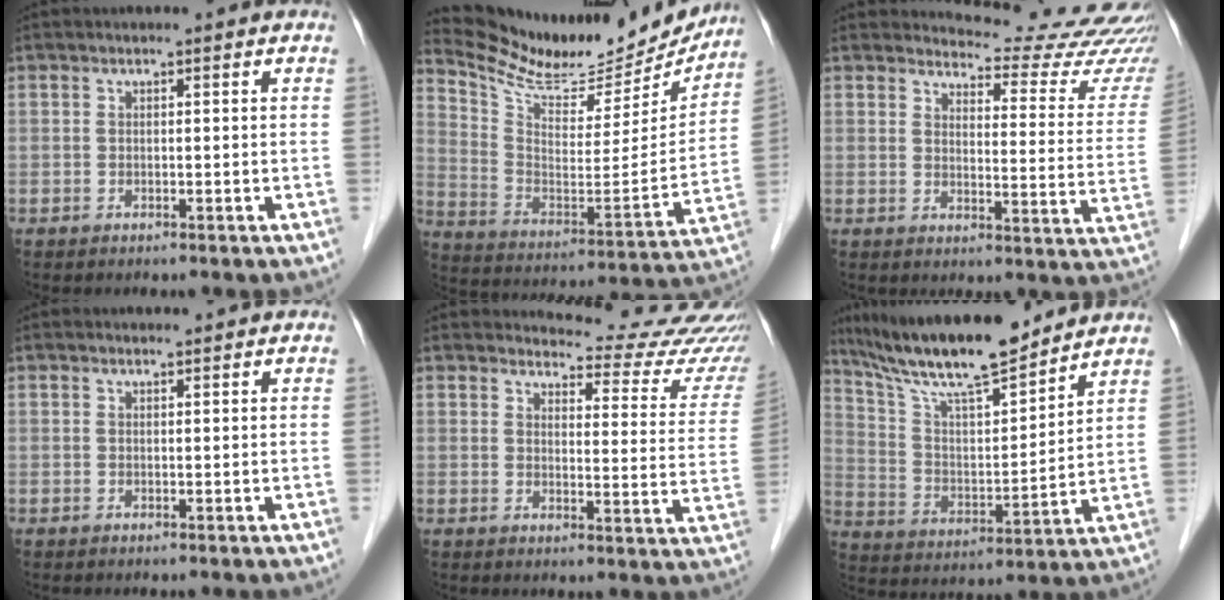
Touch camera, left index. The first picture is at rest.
{"total": 21.4, "force": [20.0, 4.8, 6.1], "torque": [-0.114, -0.043, 0.302]}
{"total": 19.1, "force": [18.8, 2.3, 2.4], "torque": [-0.010, -0.119, 0.187]}
{"total": 0.6, "force": [0.6, 0.0, 0.0], "torque": [-0.010, 0.000, 0.009]}
{"total": 16.4, "force": [16.2, 2.7, 1.2], "torque": [0.019, -0.097, 0.151]}
{"total": 17.5, "force": [14.9, 2.1, 8.9], "torque": [-0.160, 0.009, 0.264]}